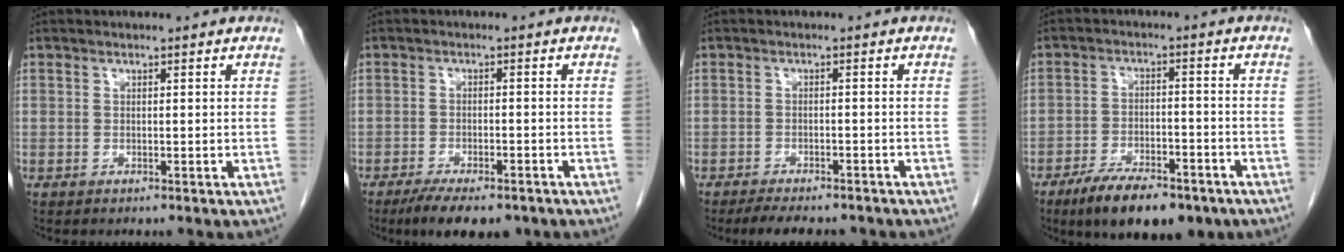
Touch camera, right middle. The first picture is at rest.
{"total": 8.9, "force": [-6.7, 2.8, 5.1], "torque": [-0.077, -0.012, -0.098]}
{"total": 8.1, "force": [-7.0, 2.2, 3.4], "torque": [-0.053, -0.007, -0.096]}
{"total": 11.5, "force": [-8.1, 4.0, 7.1], "torque": [-0.112, -0.009, -0.130]}